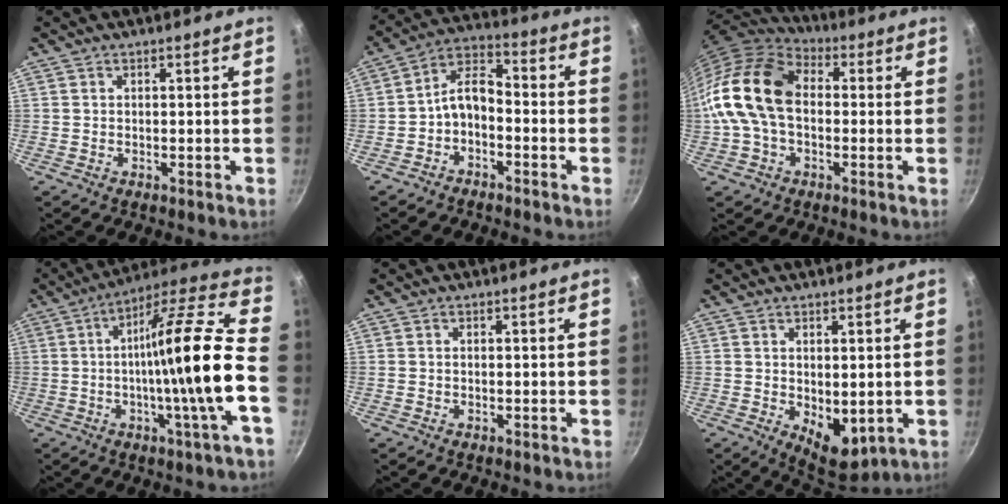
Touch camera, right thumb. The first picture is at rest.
{"total": 7.0, "force": [-2.8, 4.2, 4.9], "torque": [-0.085, 0.055, -0.058]}
{"total": 17.0, "force": [-0.1, 11.6, 12.4], "torque": [-0.220, 0.039, -0.020]}
{"total": 21.5, "force": [-3.1, 2.3, 21.1], "torque": [-0.294, 0.035, -0.055]}
{"total": 0.0}
{"total": 7.5, "force": [-0.4, 4.2, 6.3], "torque": [-0.067, -0.019, 0.008]}